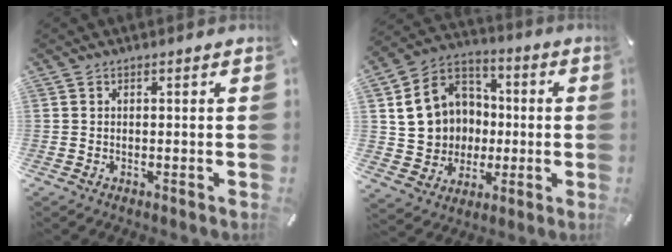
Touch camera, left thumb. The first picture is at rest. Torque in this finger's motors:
{"motor_torque": [1.08, 1.54, 1.16, -0.67, 0.45]}